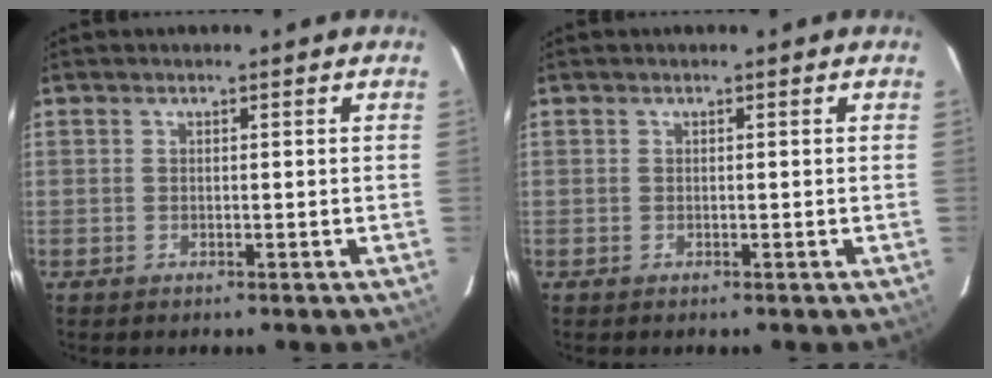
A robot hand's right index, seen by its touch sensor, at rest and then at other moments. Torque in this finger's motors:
{"motor_torque": [0.00, 0.00, 0.03, 0.01]}